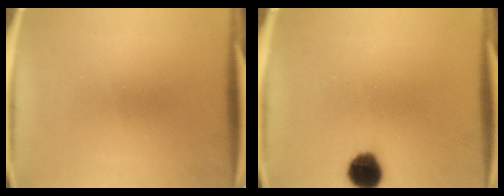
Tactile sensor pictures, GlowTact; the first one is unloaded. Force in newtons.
{"total": 7.2}